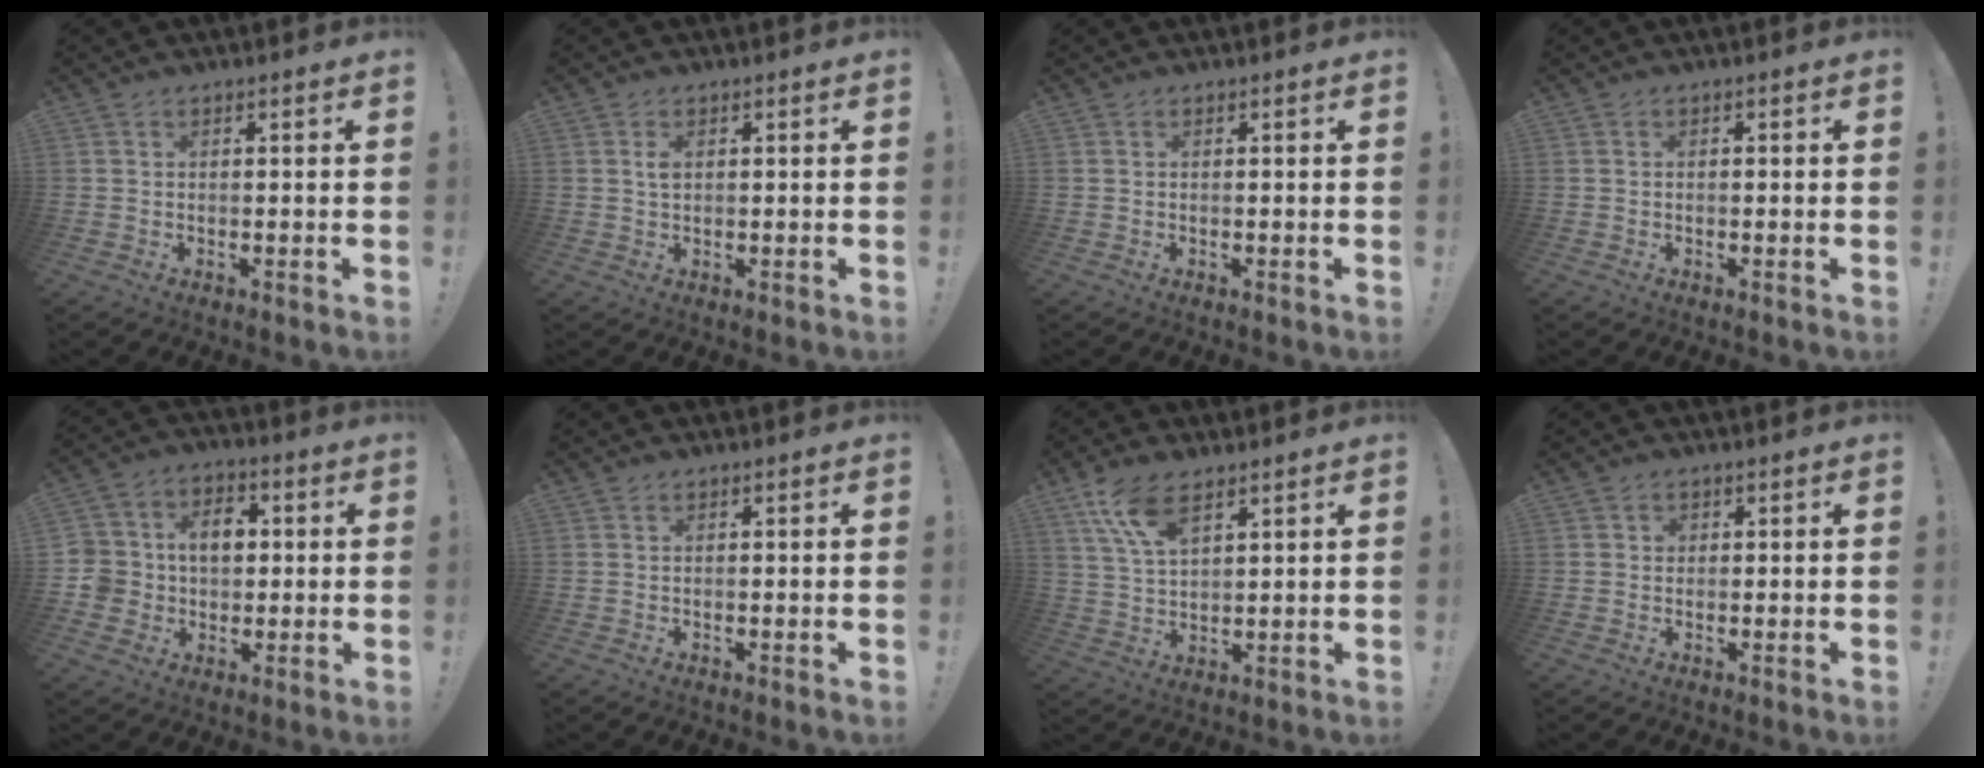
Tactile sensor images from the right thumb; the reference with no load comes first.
{"total": 1.6, "force": [0.4, 0.8, 1.3], "torque": [-0.016, -0.002, 0.004]}
{"total": 0.0}
{"total": 0.6, "force": [-0.4, 0.2, 0.3], "torque": [-0.012, 0.004, -0.007]}
{"total": 11.1, "force": [0.9, 9.4, 5.8], "torque": [-0.094, 0.010, 0.023]}
{"total": 0.0}
{"total": 9.8, "force": [6.1, 3.9, 6.6], "torque": [-0.128, -0.021, 0.117]}
{"total": 1.2, "force": [0.3, 1.1, 0.3], "torque": [-0.004, 0.002, 0.004]}